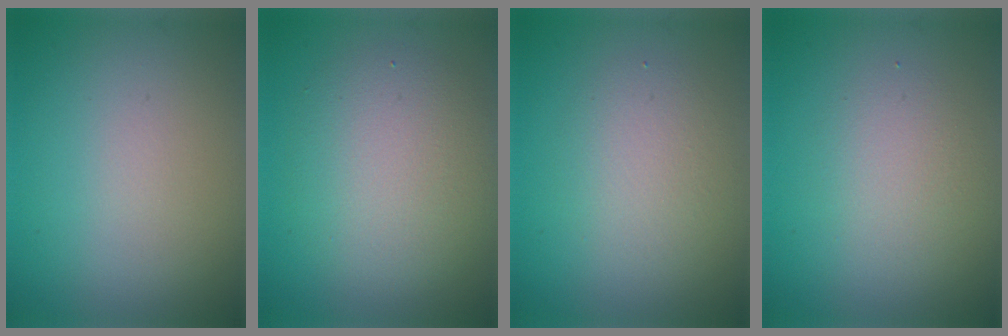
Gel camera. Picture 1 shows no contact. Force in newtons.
{"total": 5.1, "press": 5.0, "slide": 0.4}
{"total": 2.9, "press": 2.8, "slide": 0.3}
{"total": 2.2, "press": 2.2, "slide": 0.0}